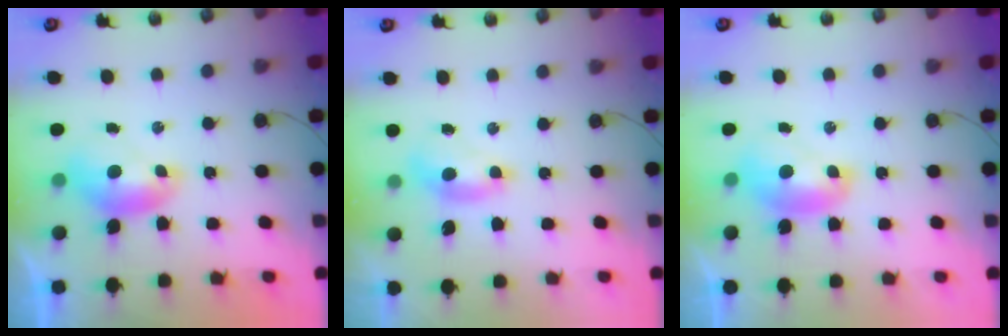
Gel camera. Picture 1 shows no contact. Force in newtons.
{"total": 1.3, "press": 1.0, "slide": 0.9}
{"total": 2.2, "press": 2.1, "slide": 0.3}